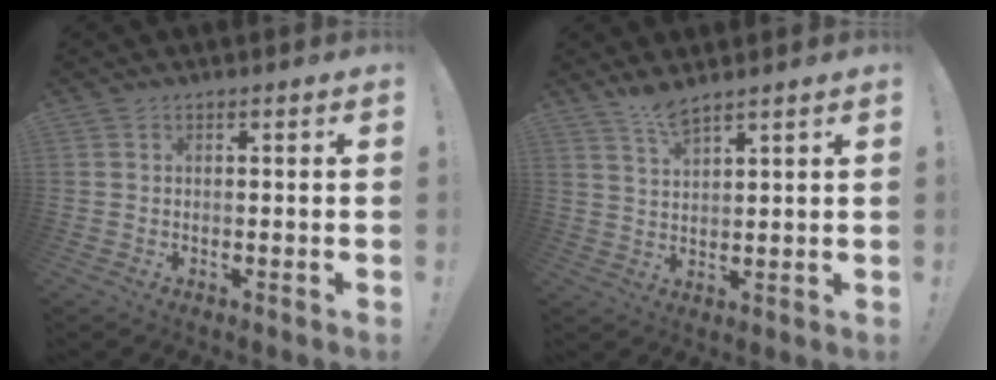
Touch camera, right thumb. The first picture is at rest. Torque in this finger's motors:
{"motor_torque": [-0.35, 0.42, 0.57, 0.08, 0.13]}